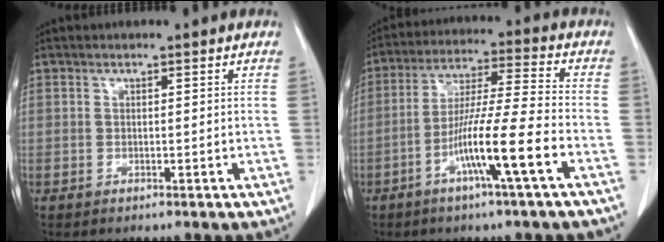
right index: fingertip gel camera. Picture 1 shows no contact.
{"total": 11.5, "force": [-4.9, -1.0, 10.3], "torque": [-0.195, -0.002, -0.092]}